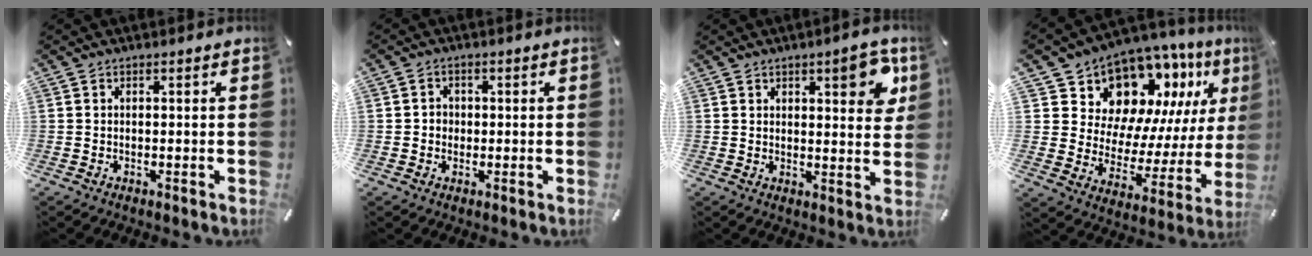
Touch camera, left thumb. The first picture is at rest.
{"total": 2.4, "force": [-0.4, 2.3, 0.8], "torque": [-0.019, 0.009, -0.011]}
{"total": 7.7, "force": [4.1, 3.0, 5.7], "torque": [-0.070, -0.021, 0.065]}
{"total": 13.7, "force": [10.4, 8.3, 3.2], "torque": [-0.058, -0.113, 0.186]}